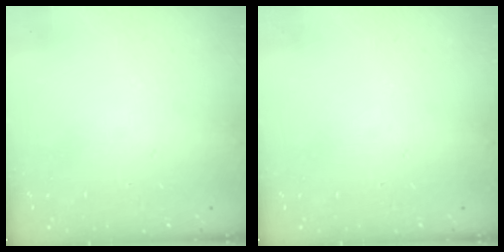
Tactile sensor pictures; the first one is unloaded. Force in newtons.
{"total": 0.0}